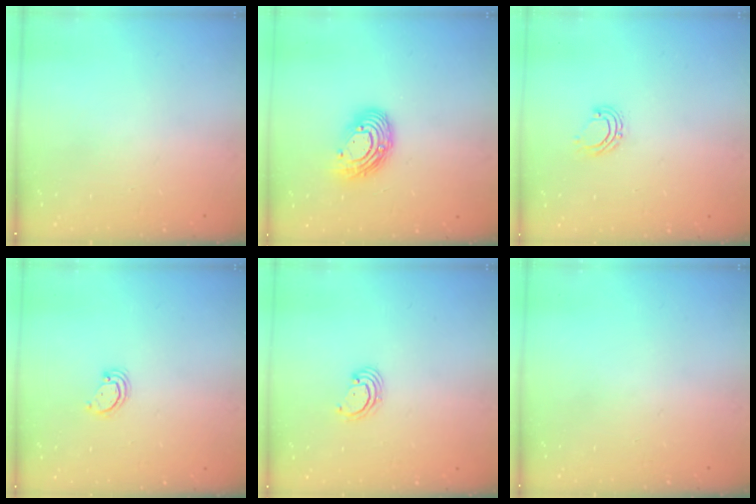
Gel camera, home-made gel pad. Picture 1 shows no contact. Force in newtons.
{"total": 11.5, "press": 11.5, "slide": 0.2}
{"total": 4.9, "press": 4.8, "slide": 0.7}
{"total": 3.2, "press": 3.2, "slide": 0.3}
{"total": 2.3, "press": 2.3, "slide": 0.1}
{"total": 0.0}